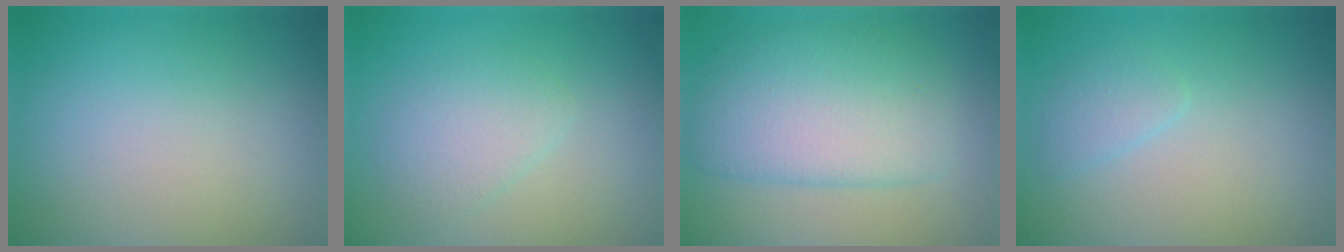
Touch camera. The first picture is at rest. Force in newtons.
{"total": 2.4, "press": 2.4, "slide": 0.1}
{"total": 6.0, "press": 6.0, "slide": 0.2}
{"total": 1.3, "press": 1.3, "slide": 0.1}